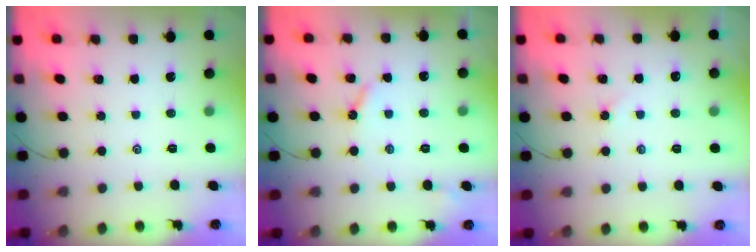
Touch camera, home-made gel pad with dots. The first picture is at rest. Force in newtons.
{"total": 3.2, "press": 3.2, "slide": 0.5}
{"total": 1.9, "press": 1.9, "slide": 0.3}